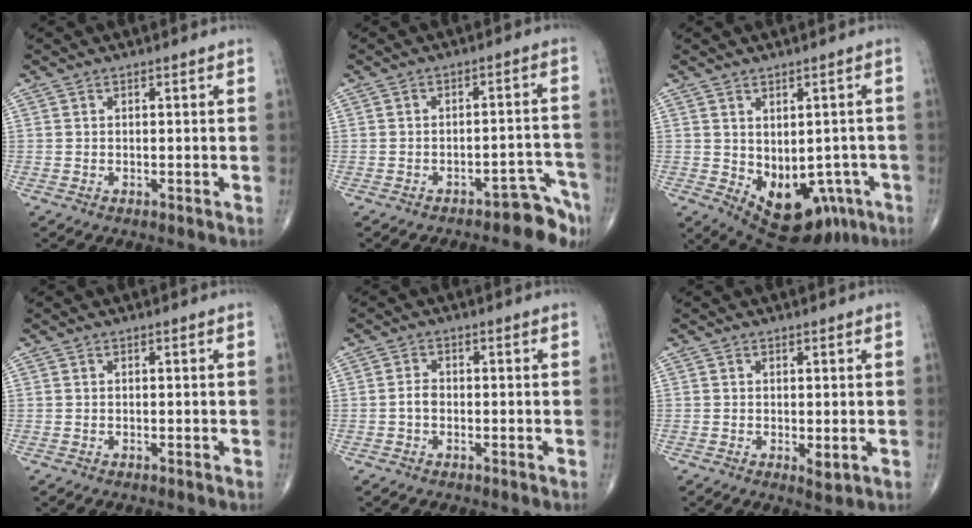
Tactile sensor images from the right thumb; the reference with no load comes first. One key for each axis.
{"total": 6.3, "fx": -5.2, "fy": 2.6, "fz": 2.4, "tx": -0.001, "ty": 0.075, "tz": -0.068}
{"total": 15.1, "fx": -5.5, "fy": 9.5, "fz": 10.3, "tx": -0.110, "ty": 0.011, "tz": -0.053}
{"total": 0.0}
{"total": 2.0, "fx": -0.6, "fy": 1.4, "fz": 1.3, "tx": -0.019, "ty": 0.007, "tz": -0.014}
{"total": 1.9, "fx": -0.2, "fy": 0.8, "fz": 1.7, "tx": -0.023, "ty": -0.006, "tz": -0.001}